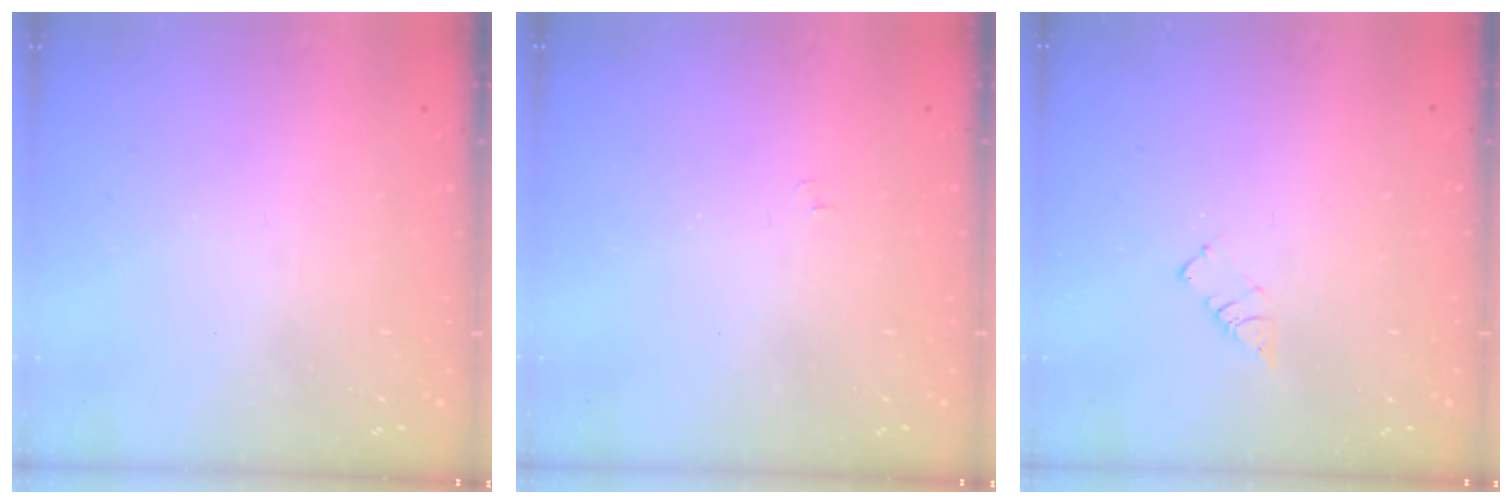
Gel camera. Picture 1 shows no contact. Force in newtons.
{"total": 3.7, "press": 3.7, "slide": 0.5}
{"total": 2.6, "press": 2.6, "slide": 0.3}